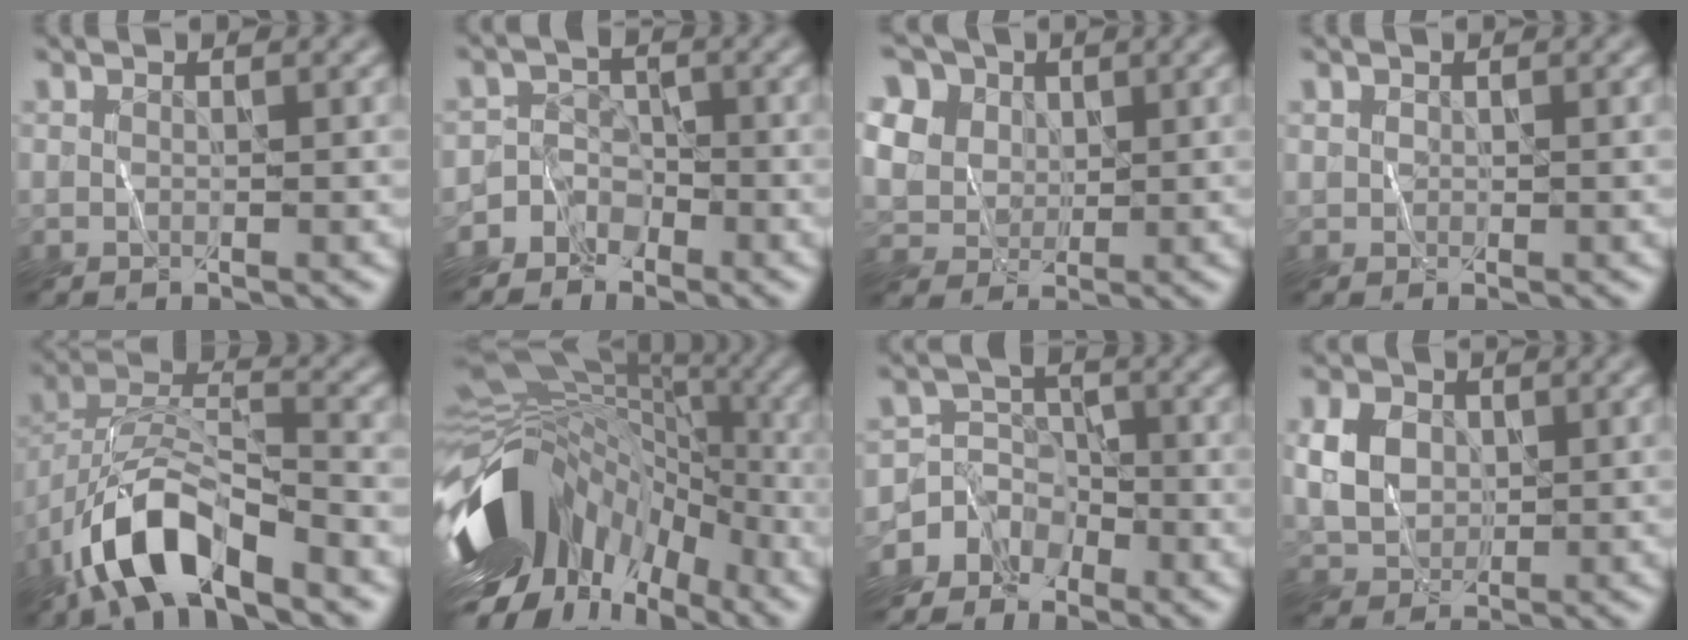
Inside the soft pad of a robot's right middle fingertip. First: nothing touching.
{"total": 3.6, "force": [-2.4, 2.7, 0.3], "torque": [0.029, 0.008, -0.054]}
{"total": 9.1, "force": [4.2, 7.3, 3.5], "torque": [-0.103, 0.021, 0.068]}
{"total": 0.5, "force": [0.1, 0.5, -0.3], "torque": [0.011, -0.003, 0.002]}
{"total": 8.9, "force": [-5.2, 3.7, 6.2], "torque": [-0.113, 0.009, -0.101]}
{"total": 16.3, "force": [-4.5, 11.3, 10.9], "torque": [-0.221, 0.008, -0.074]}
{"total": 5.0, "force": [-3.3, 3.7, 0.8], "torque": [0.020, 0.009, -0.069]}
{"total": 4.3, "force": [0.7, 3.6, 2.3], "torque": [-0.050, 0.004, 0.011]}